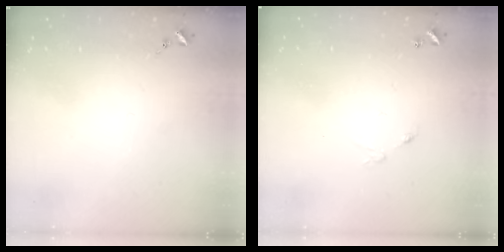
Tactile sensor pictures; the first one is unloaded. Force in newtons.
{"total": 4.8, "press": 4.8, "slide": 0.3}